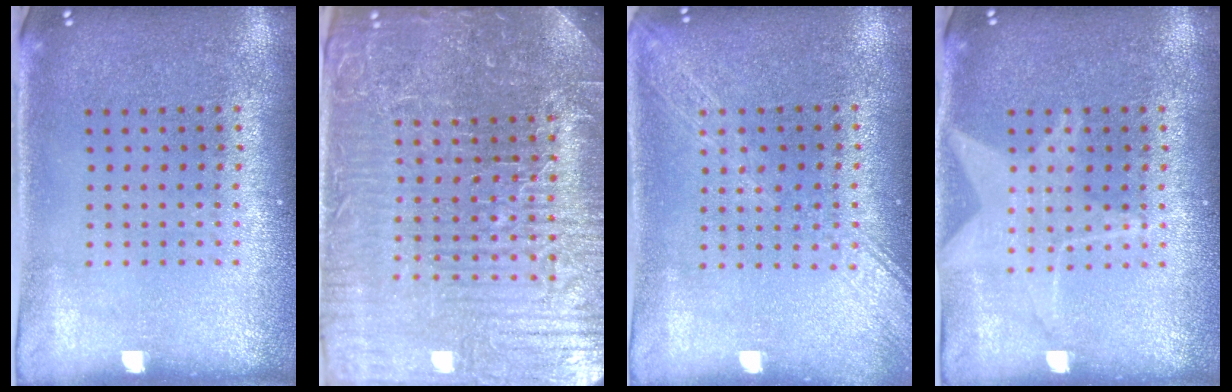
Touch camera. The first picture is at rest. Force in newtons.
{"total": 6.2, "press": 5.6, "slide": 2.5}
{"total": 1.6, "press": 1.6, "slide": 0.3}
{"total": 2.3, "press": 2.3, "slide": 0.3}